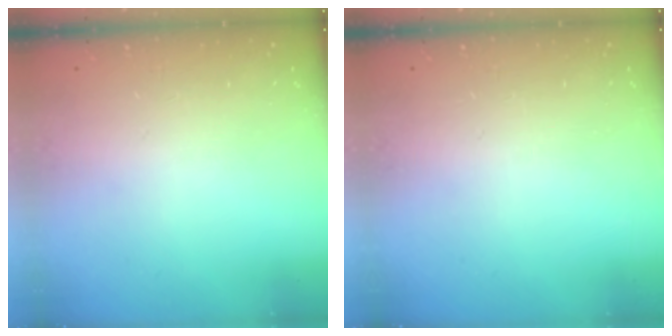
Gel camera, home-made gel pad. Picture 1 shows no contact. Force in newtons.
{"total": 0.0}